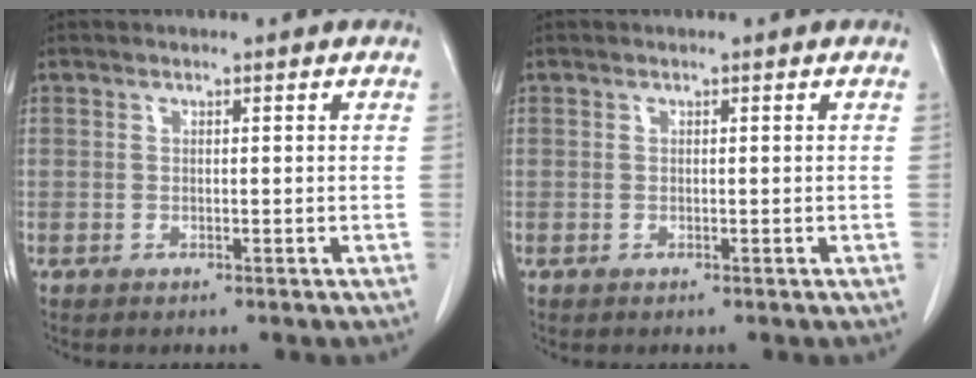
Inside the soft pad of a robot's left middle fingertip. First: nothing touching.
{"total": 0.0}